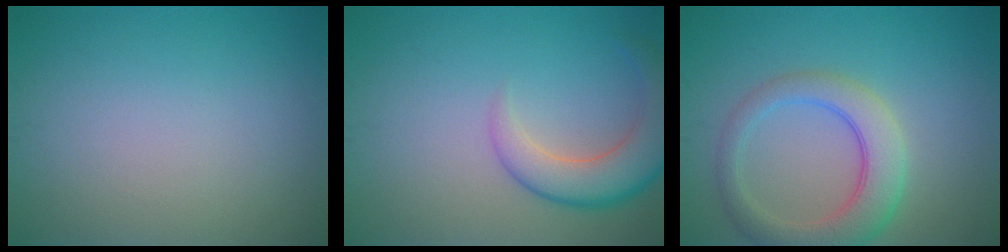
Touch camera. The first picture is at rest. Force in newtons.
{"total": 5.2, "press": 5.2, "slide": 0.3}
{"total": 5.3, "press": 5.2, "slide": 0.4}